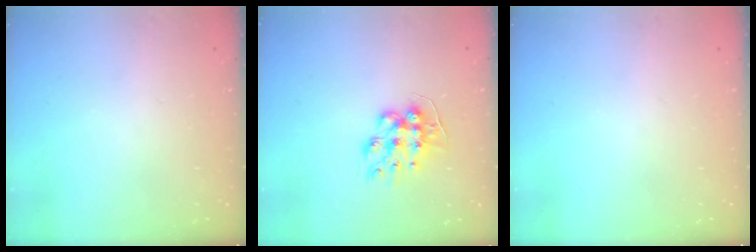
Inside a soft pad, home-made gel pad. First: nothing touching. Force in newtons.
{"total": 10.1, "press": 10.1, "slide": 0.6}
{"total": 0.0}